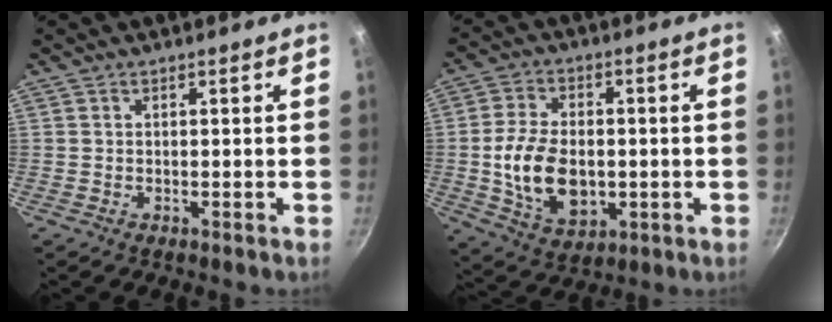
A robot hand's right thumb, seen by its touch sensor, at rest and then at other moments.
{"total": 13.5, "force": [-1.2, 8.8, 10.2], "torque": [-0.173, 0.000, -0.014]}